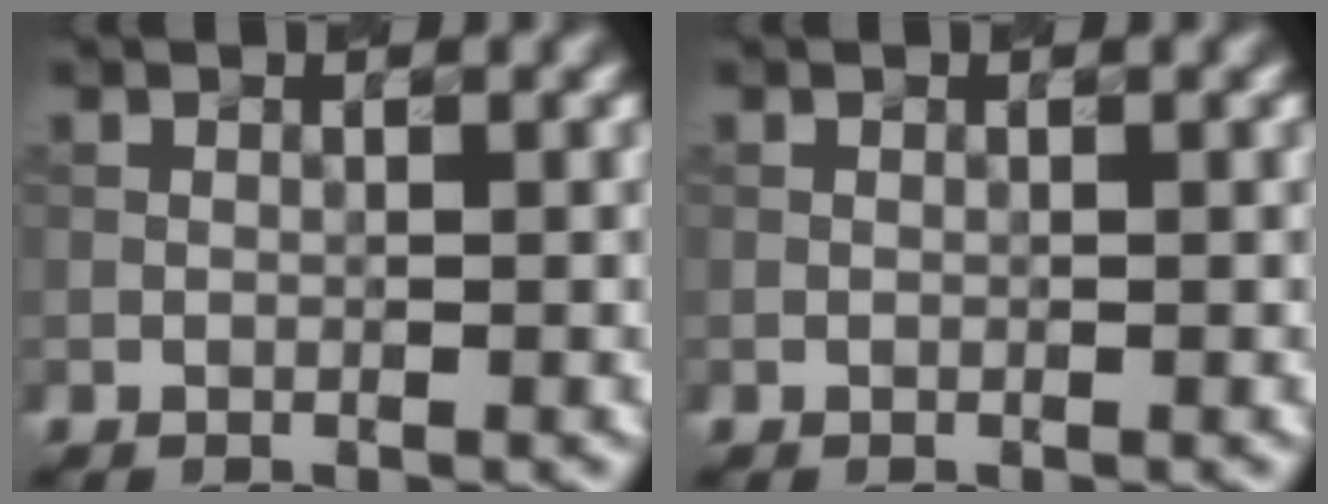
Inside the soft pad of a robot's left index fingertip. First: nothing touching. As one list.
[{"total": 0.0}]